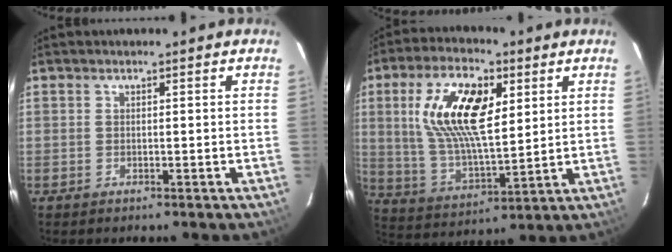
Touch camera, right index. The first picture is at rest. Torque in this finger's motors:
{"motor_torque": [1.31, 0.83, 0.91, 0.21]}